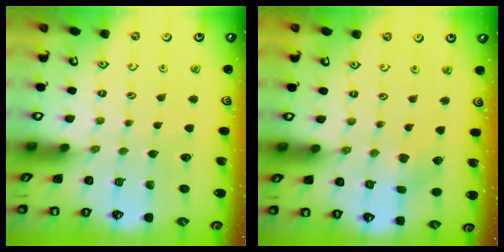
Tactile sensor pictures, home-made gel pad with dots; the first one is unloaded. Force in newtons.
{"total": 2.4, "press": 2.4, "slide": 0.2}